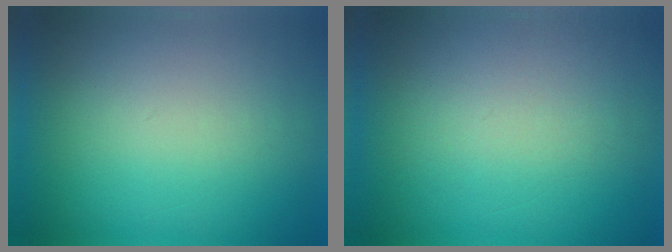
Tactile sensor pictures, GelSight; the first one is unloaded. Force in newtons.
{"total": 3.8}